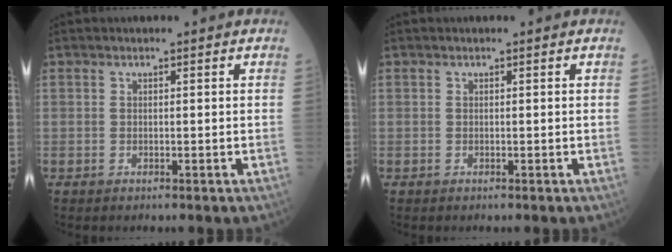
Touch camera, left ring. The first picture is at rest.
{"total": 0.0}